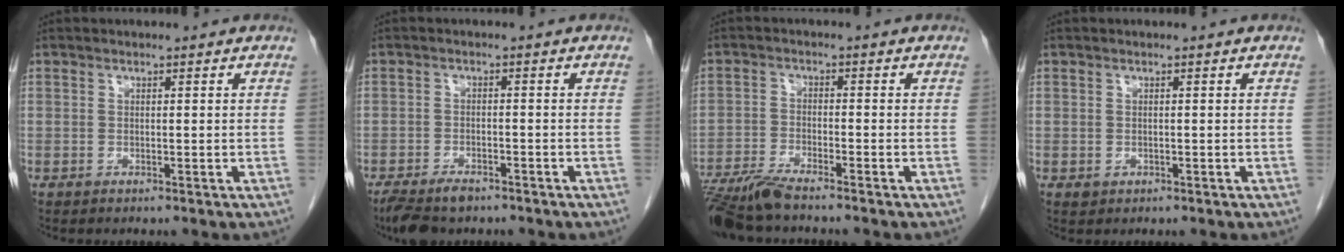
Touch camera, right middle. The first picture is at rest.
{"total": 6.2, "force": [-4.9, 2.3, 3.1], "torque": [-0.053, -0.009, -0.081]}
{"total": 7.3, "force": [-6.4, 0.0, 3.5], "torque": [-0.059, -0.023, -0.118]}
{"total": 0.7, "force": [-0.2, 0.6, 0.3], "torque": [-0.006, 0.001, 0.001]}